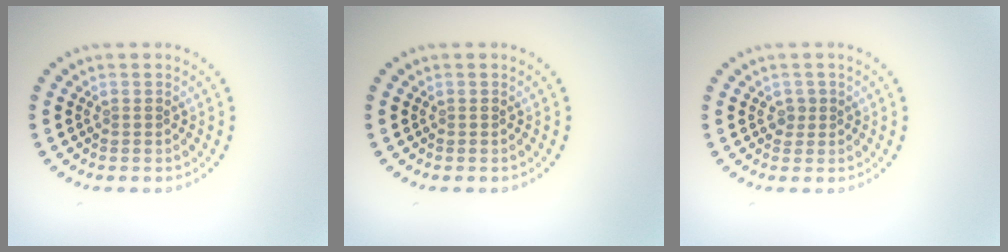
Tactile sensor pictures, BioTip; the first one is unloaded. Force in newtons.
{"total": 0.0}
{"total": 0.9, "press": 0.8, "slide": 0.4}